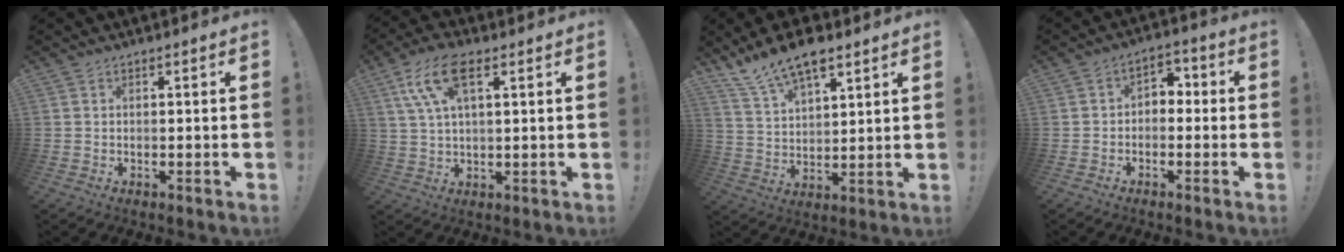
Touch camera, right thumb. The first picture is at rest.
{"total": 12.1, "force": [5.2, 5.3, 9.5], "torque": [-0.189, -0.006, 0.097]}
{"total": 11.7, "force": [8.9, 4.6, 6.1], "torque": [-0.120, -0.052, 0.167]}
{"total": 4.4, "force": [-2.0, 3.4, 1.9], "torque": [-0.025, 0.022, -0.036]}